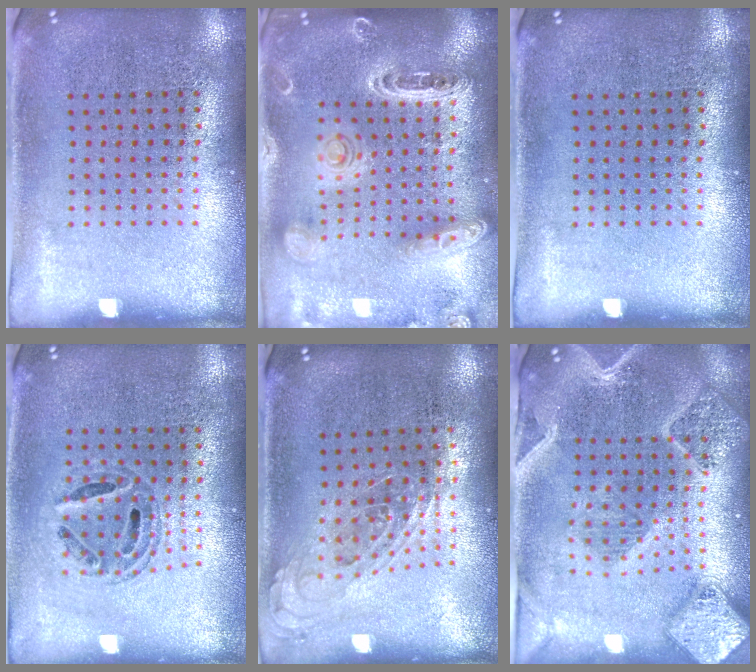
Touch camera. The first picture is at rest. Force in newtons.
{"total": 1.9, "press": 1.9, "slide": 0.5}
{"total": 0.0}
{"total": 0.6, "press": 0.6, "slide": 0.2}
{"total": 0.8, "press": 0.7, "slide": 0.3}
{"total": 2.9, "press": 2.6, "slide": 1.4}